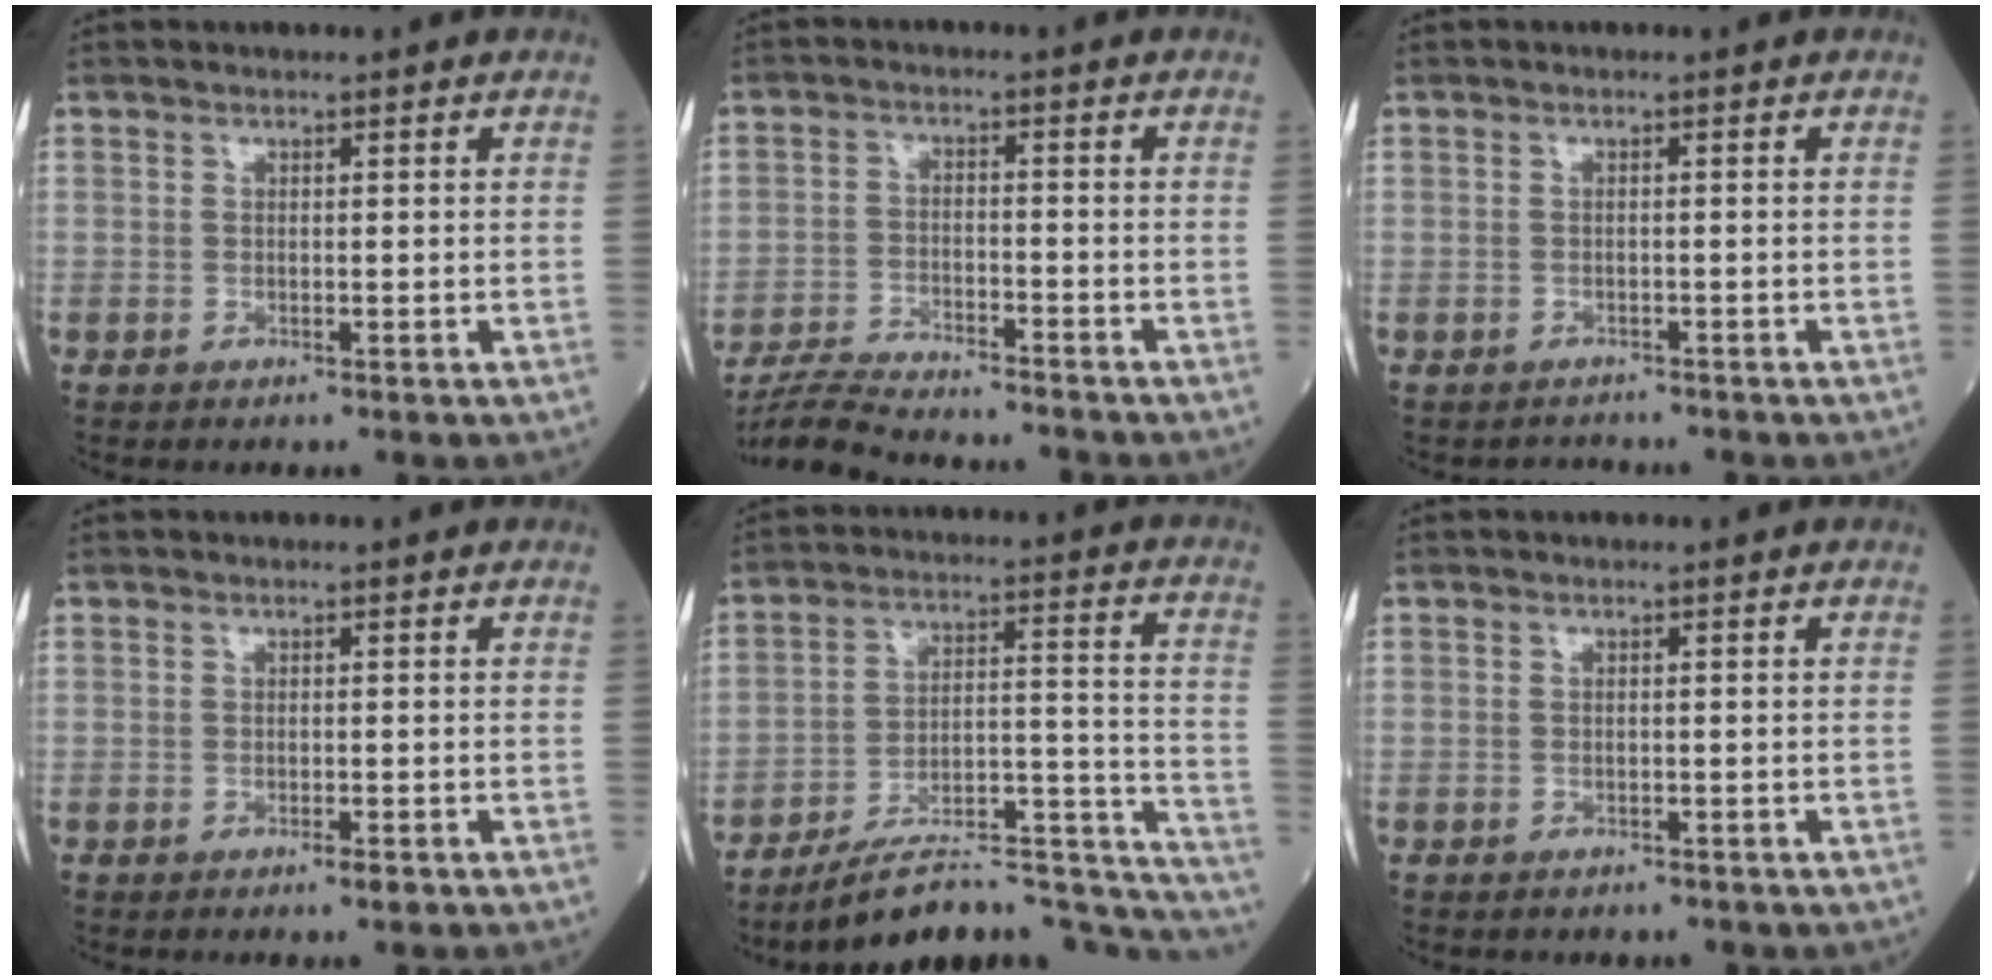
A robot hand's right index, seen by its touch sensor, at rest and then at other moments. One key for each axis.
{"total": 11.2, "fx": -10.5, "fy": 0.6, "fz": 3.9, "tx": -0.067, "ty": -0.010, "tz": -0.174}
{"total": 1.3, "fx": -1.2, "fy": 0.4, "fz": -0.2, "tx": 0.000, "ty": -0.005, "tz": -0.016}
{"total": 1.0, "fx": -0.5, "fy": 0.0, "fz": 0.8, "tx": -0.015, "ty": -0.003, "tz": -0.007}
{"total": 22.7, "fx": -20.5, "fy": 3.7, "fz": 8.9, "tx": -0.057, "ty": 0.052, "tz": -0.292}
{"total": 1.3, "fx": -1.0, "fy": 0.7, "fz": 0.5, "tx": -0.013, "ty": 0.000, "tz": -0.007}